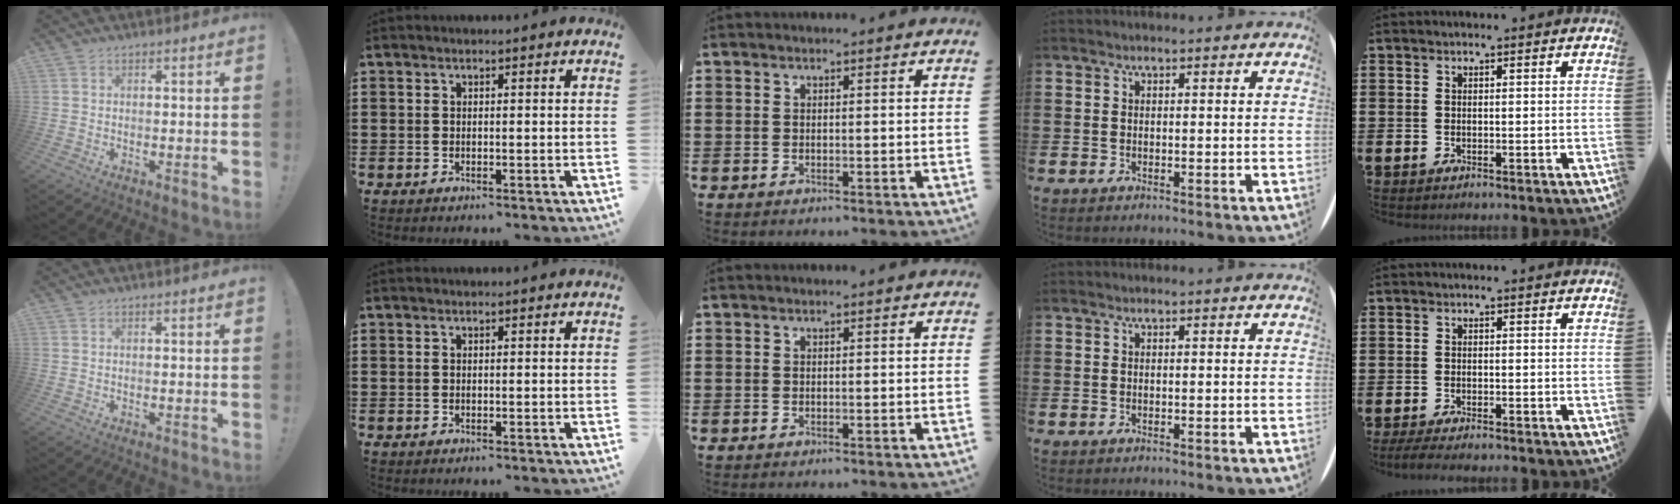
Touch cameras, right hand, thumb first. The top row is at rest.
{"little": {"total": 1.4, "force": [-1.2, 0.1, 0.8], "torque": [-0.015, -0.002, -0.022]}}